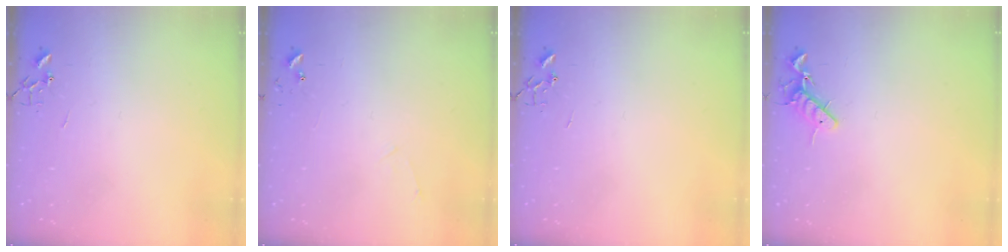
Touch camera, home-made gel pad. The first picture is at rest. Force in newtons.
{"total": 4.8, "press": 4.8, "slide": 0.5}
{"total": 0.0}
{"total": 8.6, "press": 8.5, "slide": 1.3}